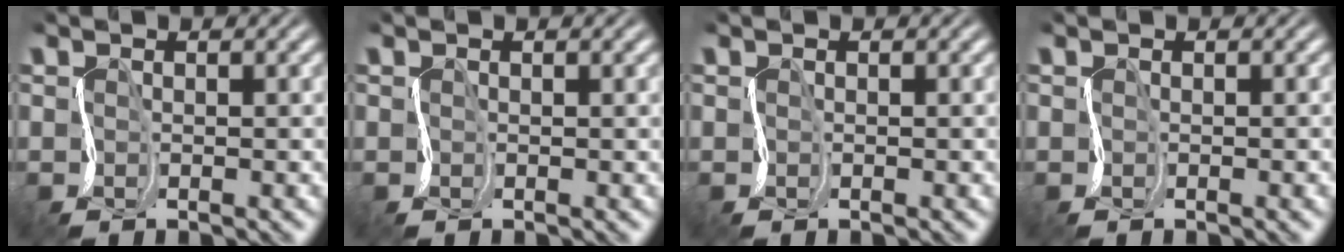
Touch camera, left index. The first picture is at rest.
{"total": 0.0}
{"total": 0.0}
{"total": 0.9, "force": [-0.3, 0.2, 0.8], "torque": [-0.004, 0.000, -0.006]}